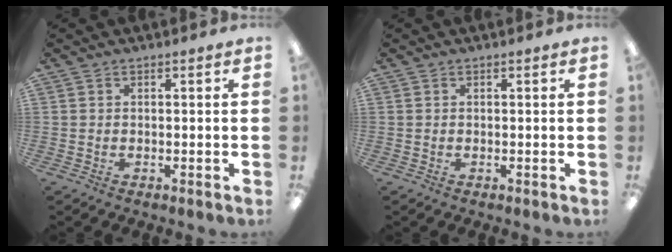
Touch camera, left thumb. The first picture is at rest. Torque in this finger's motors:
{"motor_torque": [0.02, 0.00, 0.13, -0.01, 0.02]}